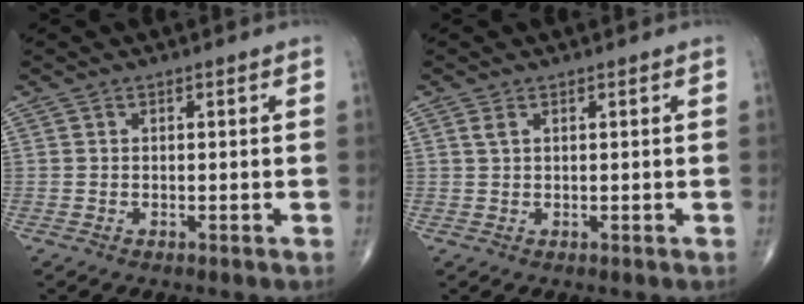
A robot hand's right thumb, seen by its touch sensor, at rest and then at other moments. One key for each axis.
{"total": 1.1, "fx": 0.5, "fy": 0.5, "fz": 0.8, "tx": -0.021, "ty": 0.010, "tz": 0.014}